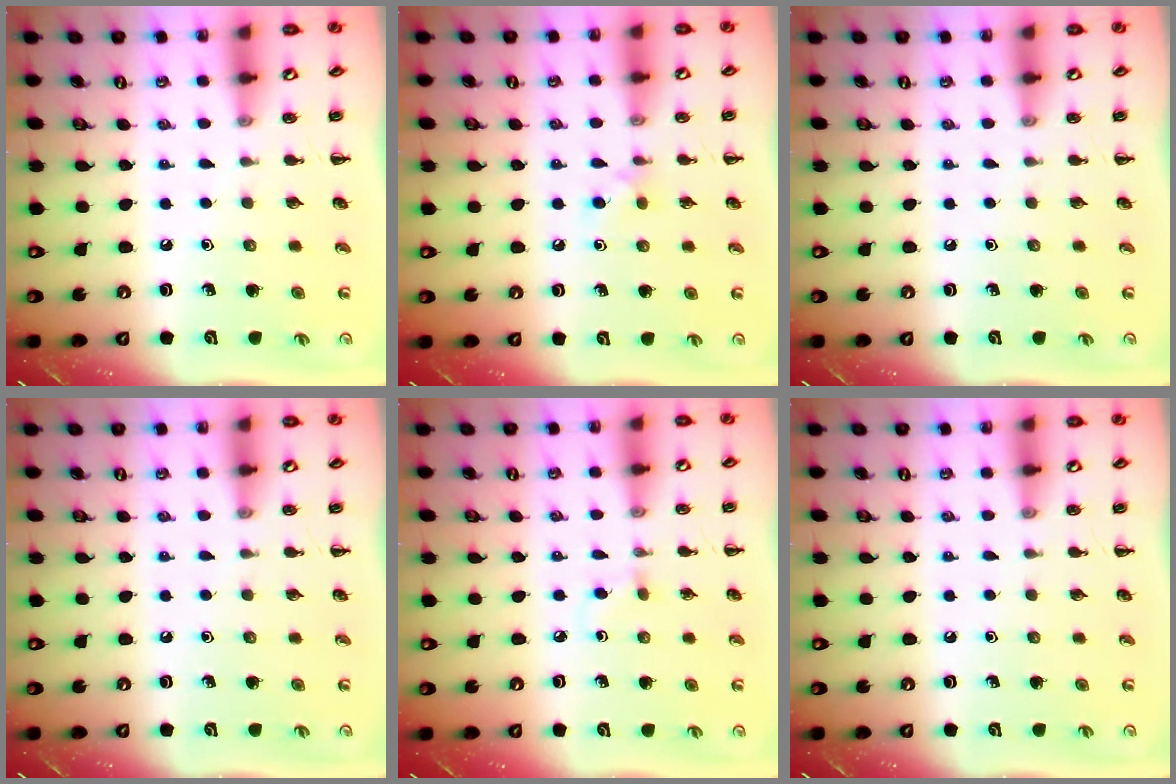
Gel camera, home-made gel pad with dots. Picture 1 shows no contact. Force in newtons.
{"total": 4.1, "press": 3.9, "slide": 1.3}
{"total": 0.0}
{"total": 0.0}
{"total": 3.9, "press": 3.5, "slide": 1.5}
{"total": 0.0}